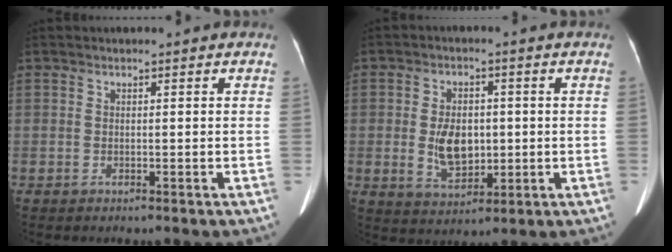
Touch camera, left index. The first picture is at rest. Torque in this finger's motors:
{"motor_torque": [0.25, -0.03, 0.14, 0.08]}